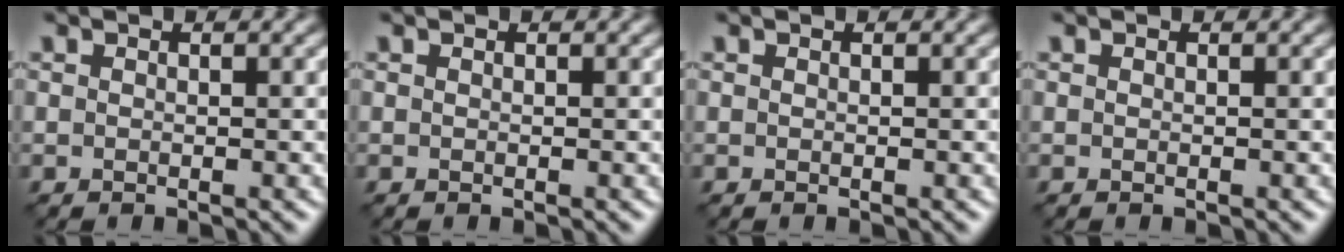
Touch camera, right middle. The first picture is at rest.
{"total": 0.0}
{"total": 0.0}
{"total": 0.0}